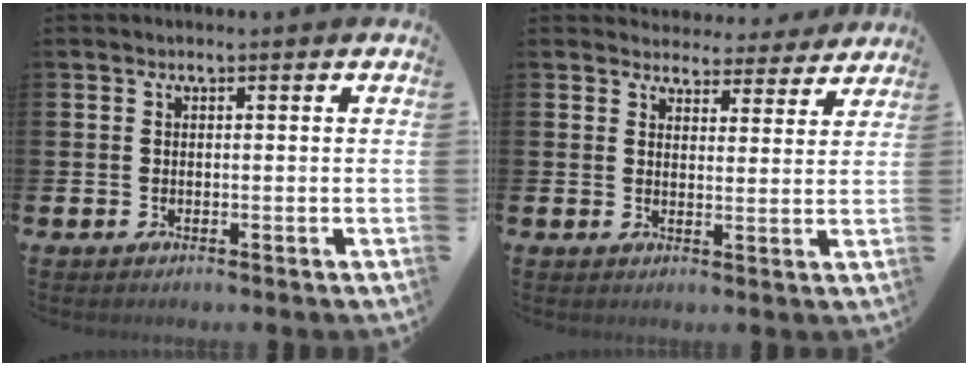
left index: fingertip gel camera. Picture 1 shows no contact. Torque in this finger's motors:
{"motor_torque": [0.98, -1.16, 0.38, 0.00]}